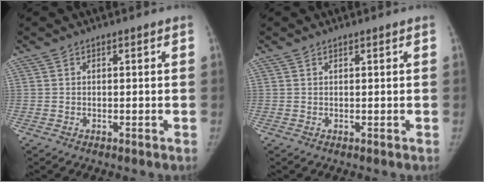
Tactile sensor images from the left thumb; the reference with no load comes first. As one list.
[{"total": 0.0}]